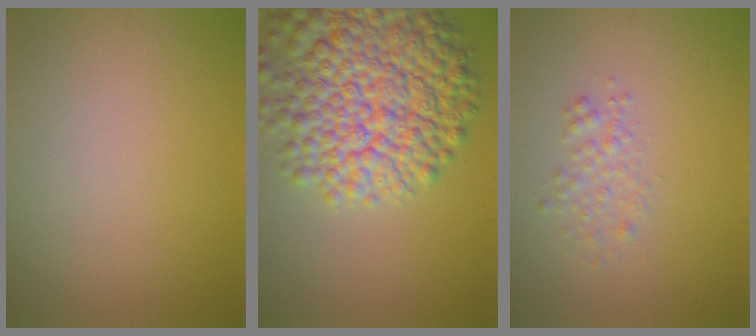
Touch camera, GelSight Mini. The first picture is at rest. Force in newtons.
{"total": 11.5, "press": 11.4, "slide": 0.6}
{"total": 1.6, "press": 1.6, "slide": 0.1}